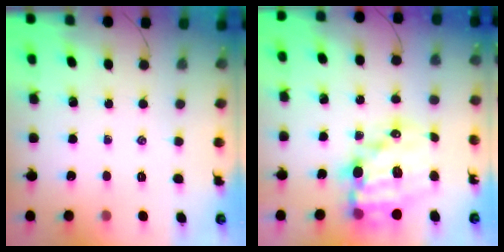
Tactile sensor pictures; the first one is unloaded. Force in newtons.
{"total": 17.8, "press": 17.4, "slide": 4.0}